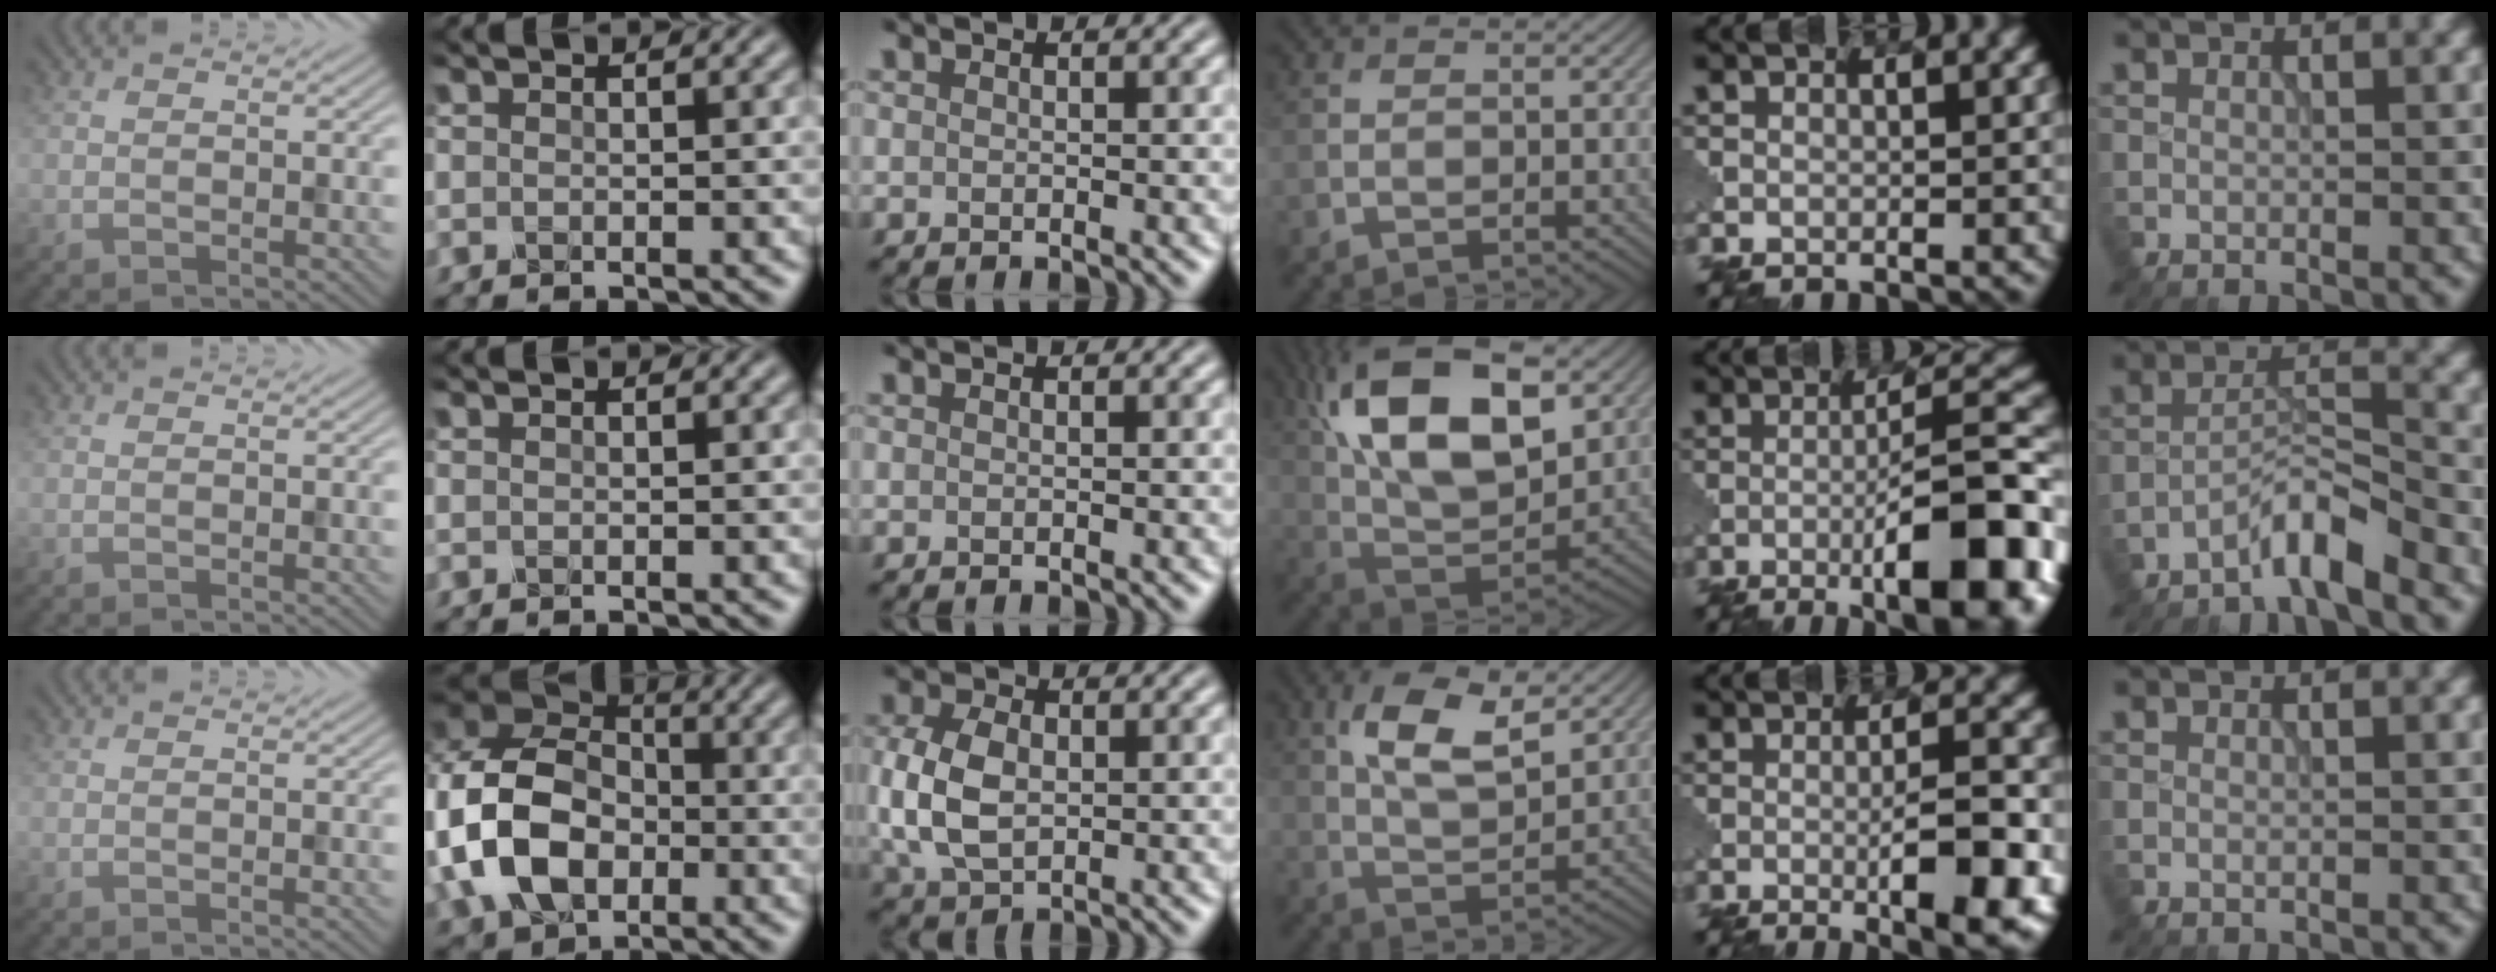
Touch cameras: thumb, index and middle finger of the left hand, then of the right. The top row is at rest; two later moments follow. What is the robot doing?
{"motion": "dispense", "object": "glue stick"}